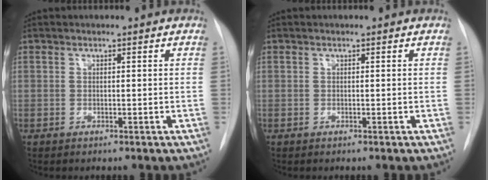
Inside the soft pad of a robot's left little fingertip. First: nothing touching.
{"total": 0.0}